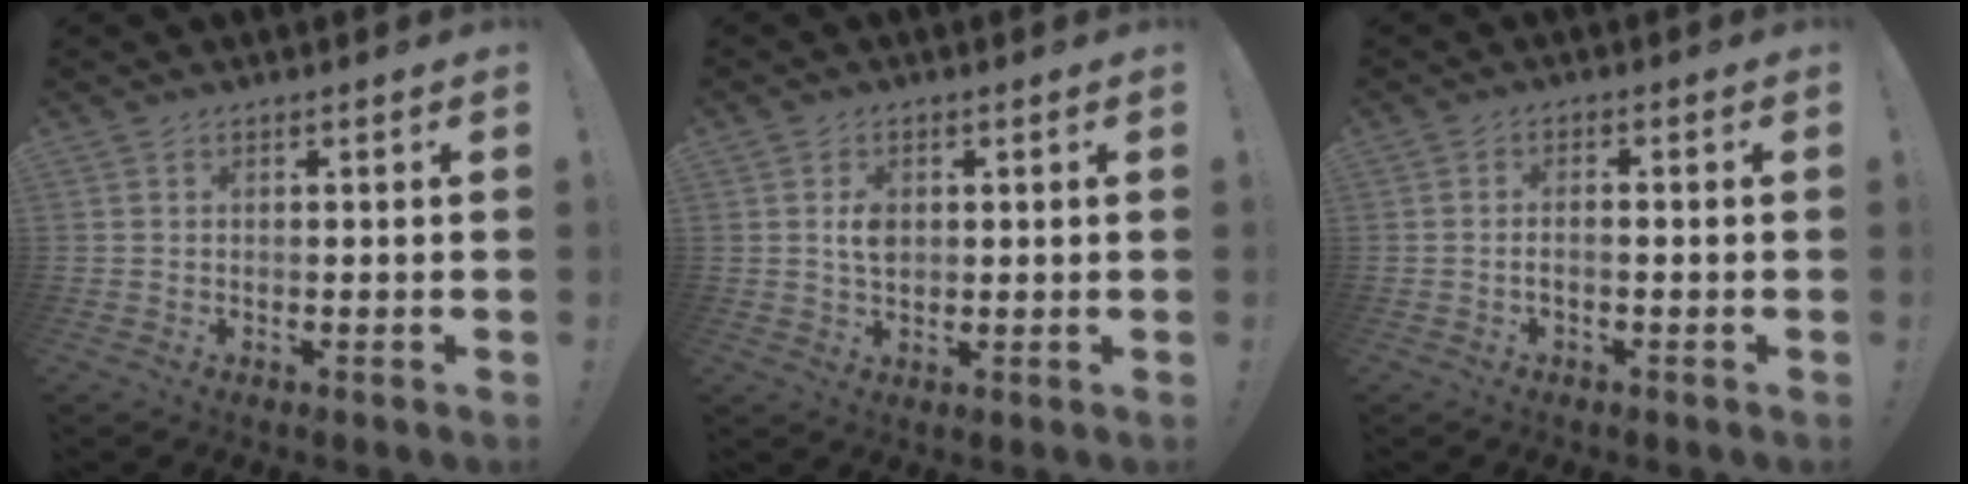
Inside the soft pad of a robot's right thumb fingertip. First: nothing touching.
{"total": 3.9, "force": [0.4, 2.5, 3.0], "torque": [-0.040, -0.002, 0.004]}
{"total": 1.9, "force": [-0.8, 0.2, 1.7], "torque": [-0.030, 0.002, -0.015]}